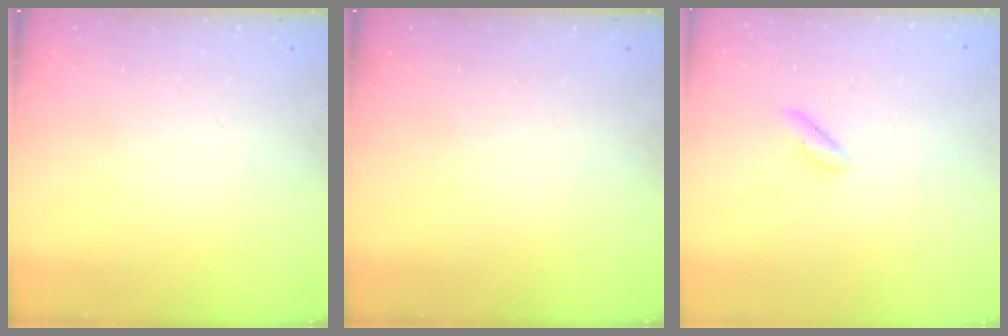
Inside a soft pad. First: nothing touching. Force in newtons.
{"total": 0.0}
{"total": 2.1, "press": 1.7, "slide": 1.3}